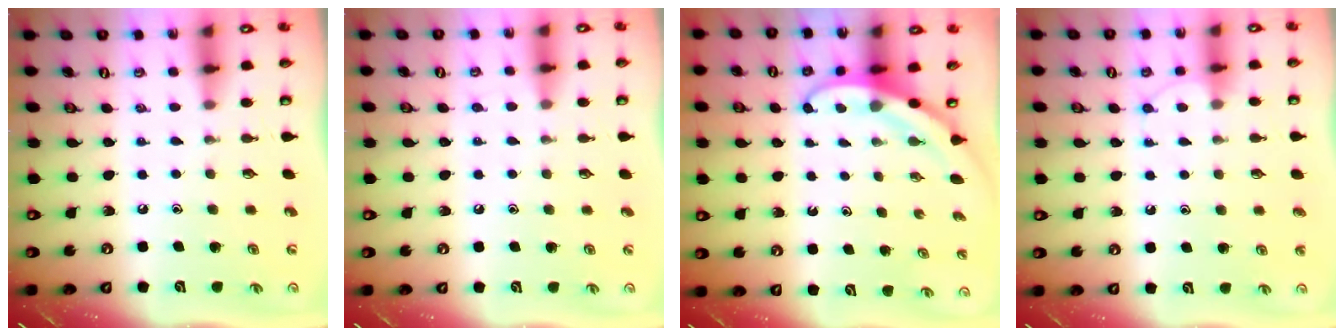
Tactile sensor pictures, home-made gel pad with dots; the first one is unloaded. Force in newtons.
{"total": 3.4, "press": 3.4, "slide": 0.4}
{"total": 3.8, "press": 3.8, "slide": 0.3}
{"total": 6.2, "press": 6.1, "slide": 0.4}